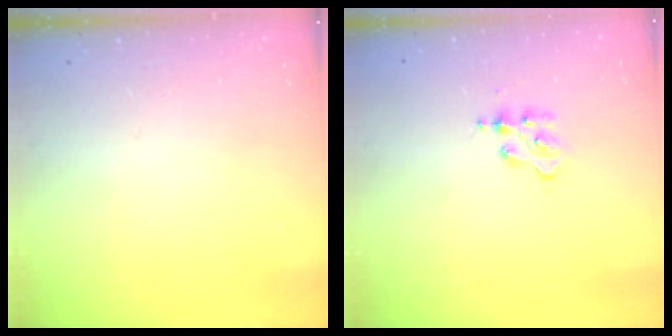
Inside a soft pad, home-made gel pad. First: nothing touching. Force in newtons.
{"total": 2.3, "press": 2.3, "slide": 0.3}